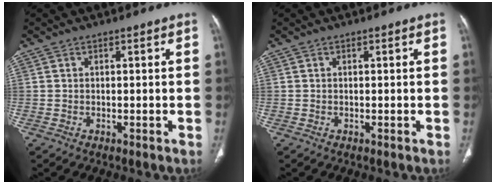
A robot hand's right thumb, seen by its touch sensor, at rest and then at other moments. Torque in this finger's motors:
{"motor_torque": [-0.04, 0.04, 0.00, 0.00, 0.00]}